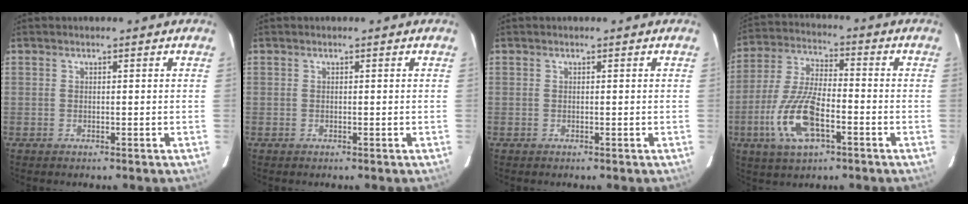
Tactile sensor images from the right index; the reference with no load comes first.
{"total": 0.0}
{"total": 0.0}
{"total": 13.8, "force": [-5.1, 5.3, 11.7], "torque": [-0.254, -0.007, -0.097]}